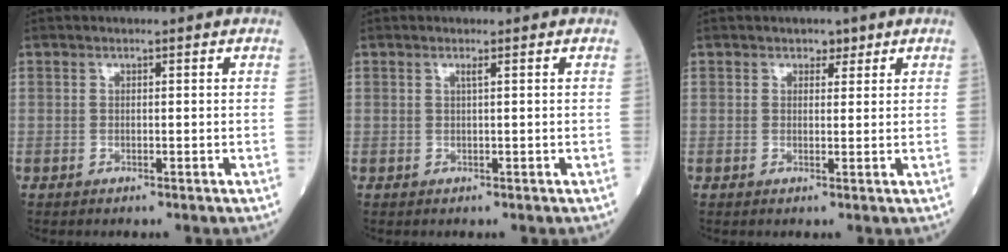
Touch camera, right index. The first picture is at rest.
{"total": 0.6, "force": [0.2, -0.2, 0.5], "torque": [-0.016, -0.002, 0.007]}
{"total": 1.5, "force": [1.0, 1.0, 0.5], "torque": [-0.001, -0.001, 0.011]}